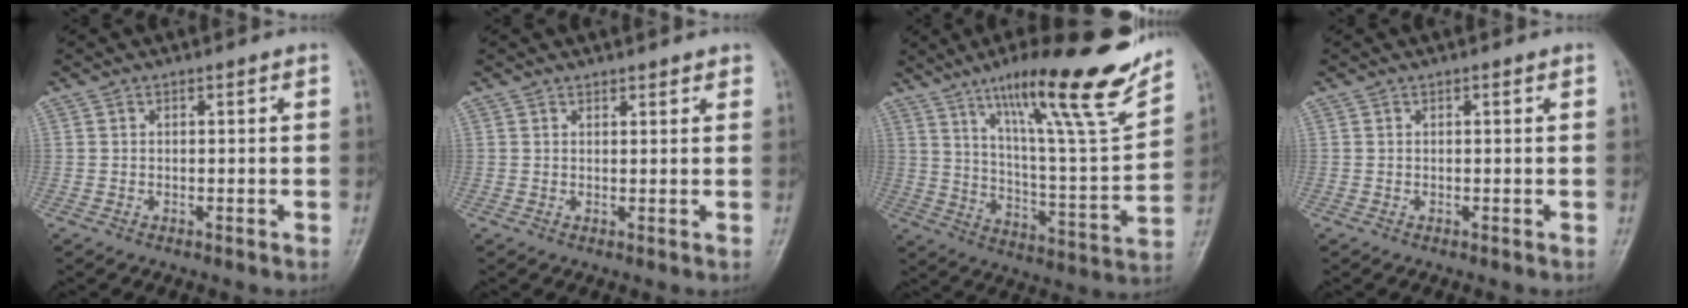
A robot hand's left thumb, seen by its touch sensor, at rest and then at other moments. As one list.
[{"total": 1.2, "force": [1.0, 0.4, 0.4], "torque": [0.000, -0.005, 0.013]}, {"total": 24.7, "force": [16.1, 3.4, 18.4], "torque": [-0.253, -0.068, 0.260]}, {"total": 0.0}]